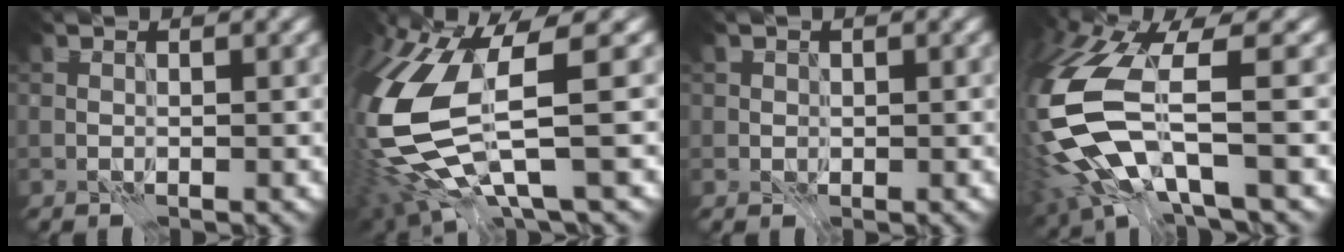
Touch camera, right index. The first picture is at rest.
{"total": 12.1, "force": [-0.9, 4.4, 11.2], "torque": [-0.259, -0.035, -0.009]}
{"total": 0.9, "force": [0.2, 0.9, 0.1], "torque": [0.004, -0.001, 0.001]}
{"total": 11.5, "force": [-2.8, 4.8, 10.1], "torque": [-0.241, -0.023, -0.056]}